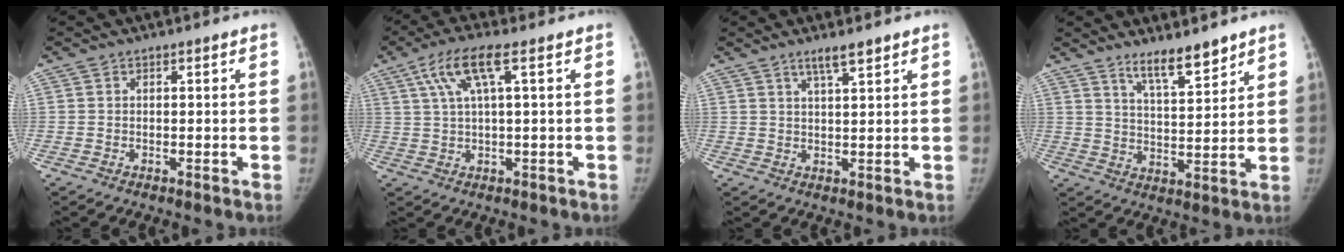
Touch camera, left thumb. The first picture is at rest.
{"total": 7.3, "force": [2.8, 1.3, 6.6], "torque": [-0.155, 0.014, 0.056]}
{"total": 3.4, "force": [2.5, 0.3, 2.3], "torque": [-0.040, -0.013, 0.047]}
{"total": 8.0, "force": [6.4, 1.8, 4.4], "torque": [-0.060, -0.052, 0.114]}